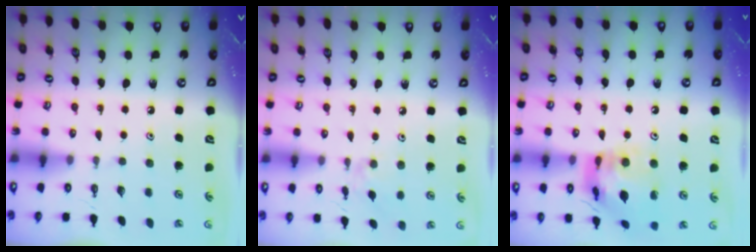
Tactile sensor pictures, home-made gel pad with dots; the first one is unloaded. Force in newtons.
{"total": 2.3, "press": 2.3, "slide": 0.4}
{"total": 15.0, "press": 14.9, "slide": 1.6}